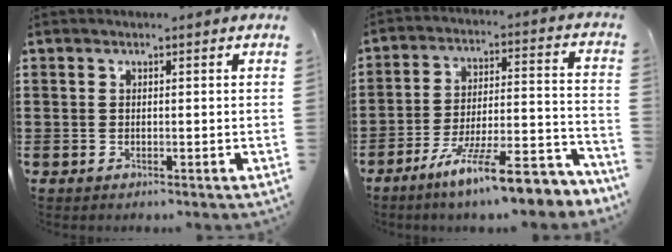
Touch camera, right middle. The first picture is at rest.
{"total": 12.4, "force": [-9.9, 1.0, 7.3], "torque": [-0.119, 0.022, -0.181]}